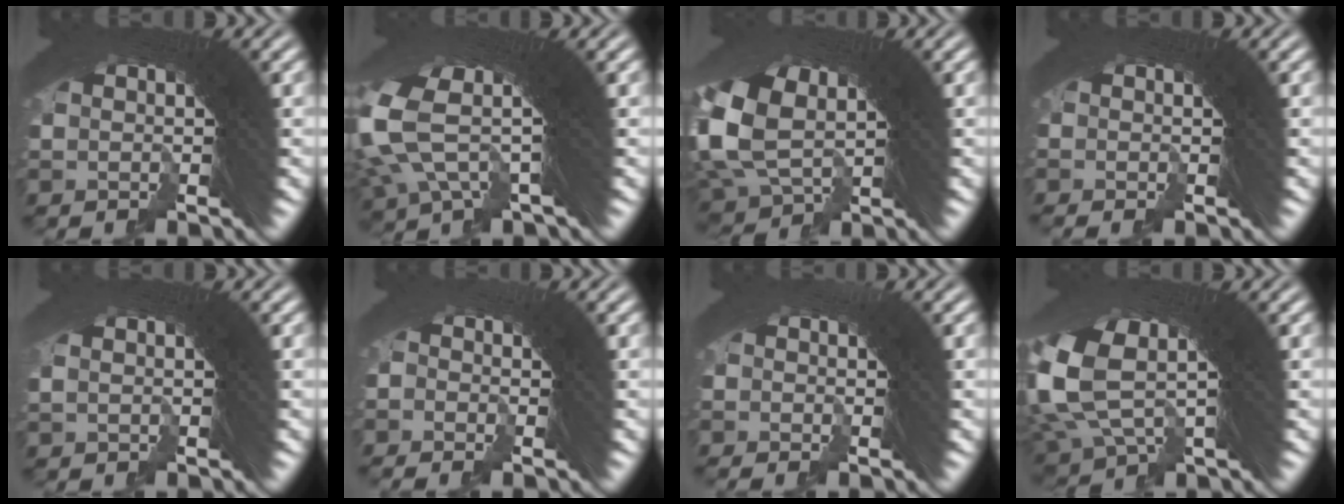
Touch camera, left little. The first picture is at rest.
{"total": 8.6, "force": [2.2, 4.8, 6.8], "torque": [-0.161, -0.002, 0.034]}
{"total": 6.7, "force": [-0.3, 5.1, 4.3], "torque": [-0.117, -0.036, 0.016]}
{"total": 4.8, "force": [-1.2, -3.8, -2.8], "torque": [0.072, 0.001, -0.012]}
{"total": 0.5, "force": [0.4, -0.3, 0.2], "torque": [0.010, 0.007, 0.010]}
{"total": 1.7, "force": [-1.5, -0.1, -0.9], "torque": [0.030, 0.013, -0.034]}
{"total": 1.4, "force": [-1.0, -0.5, -0.8], "torque": [0.021, 0.008, -0.021]}
{"total": 10.9, "force": [2.6, 7.5, 7.5], "torque": [-0.172, -0.003, 0.040]}